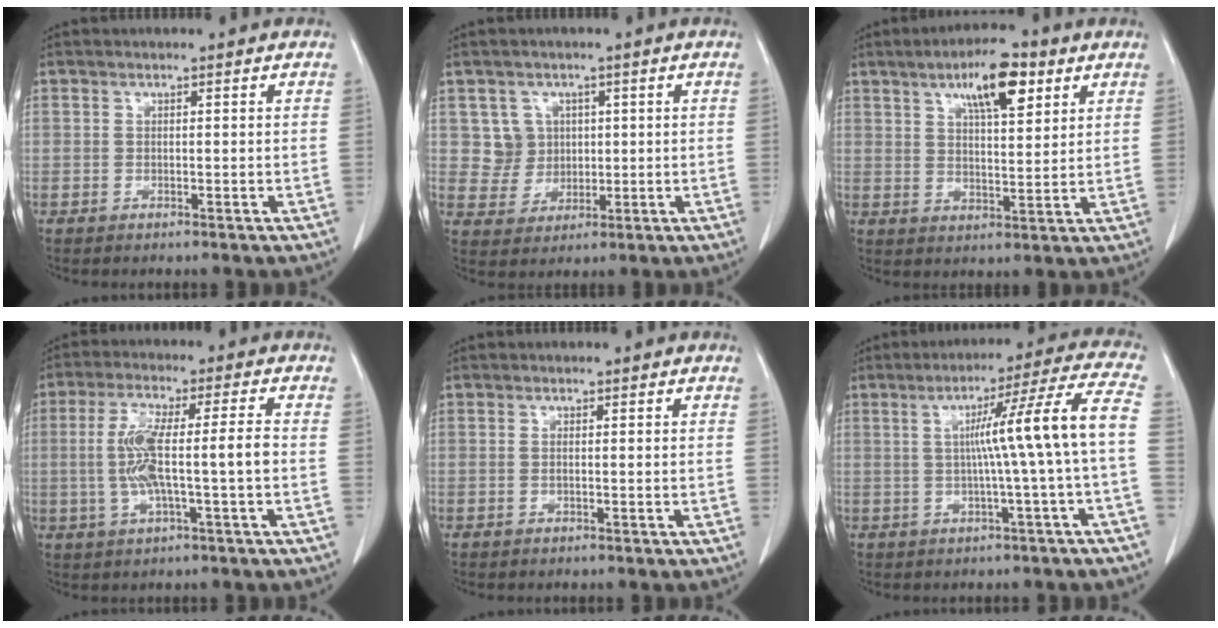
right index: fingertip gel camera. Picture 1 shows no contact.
{"total": 5.0, "force": [1.5, 4.7, 0.2], "torque": [0.004, 0.015, 0.035]}
{"total": 9.6, "force": [5.2, 2.6, 7.6], "torque": [-0.127, 0.011, 0.086]}
{"total": 9.2, "force": [-0.8, 0.8, 9.1], "torque": [-0.179, 0.017, -0.015]}
{"total": 0.6, "force": [0.0, 0.1, 0.6], "torque": [-0.010, 0.002, 0.002]}
{"total": 11.8, "force": [-0.2, -2.0, 11.6], "torque": [-0.160, 0.020, 0.001]}